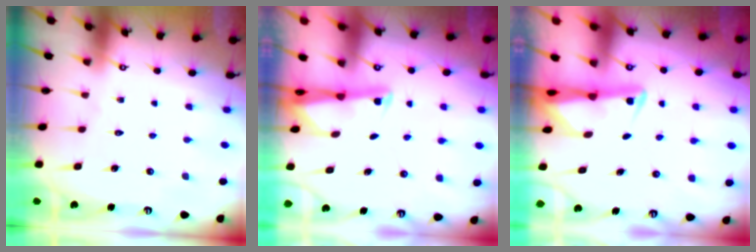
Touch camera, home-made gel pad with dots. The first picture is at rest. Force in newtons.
{"total": 1.8, "press": 1.7, "slide": 0.4}
{"total": 2.4, "press": 2.3, "slide": 0.4}